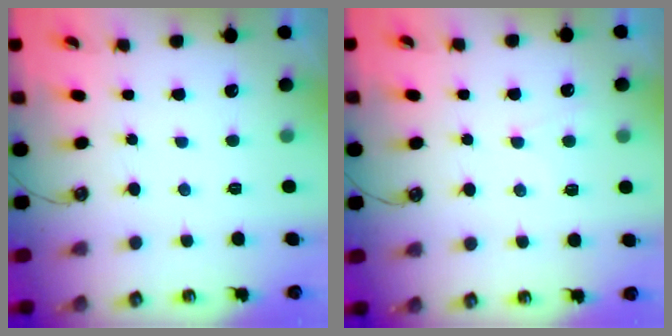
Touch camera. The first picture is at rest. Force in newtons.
{"total": 1.8, "press": 1.7, "slide": 0.4}